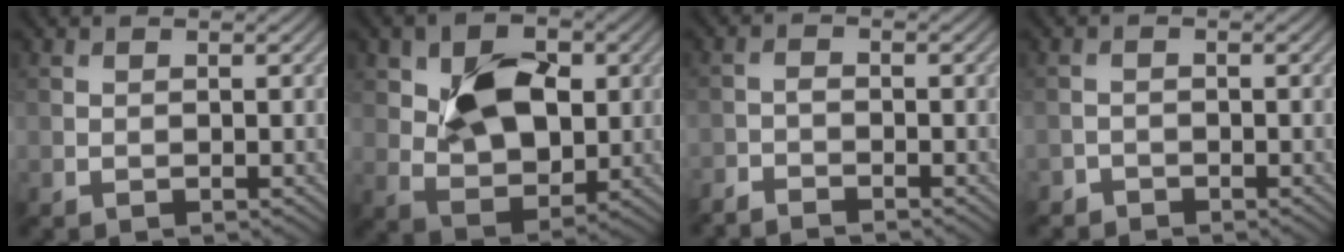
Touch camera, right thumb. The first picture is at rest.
{"total": 9.5, "force": [2.0, 6.2, 6.9], "torque": [-0.133, -0.004, 0.035]}
{"total": 2.7, "force": [-2.6, 0.3, 0.7], "torque": [-0.019, -0.005, -0.056]}
{"total": 1.3, "force": [-1.1, 0.6, -0.1], "torque": [0.004, 0.002, -0.025]}